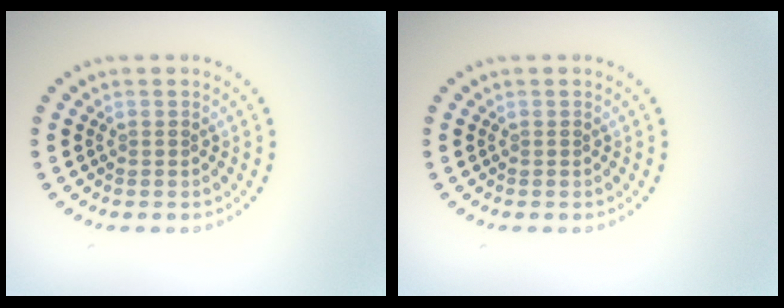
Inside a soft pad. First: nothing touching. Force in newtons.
{"total": 0.0}